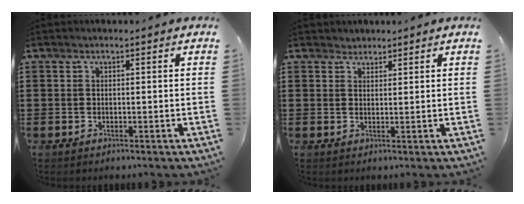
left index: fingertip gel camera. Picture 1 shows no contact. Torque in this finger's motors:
{"motor_torque": [-0.05, -0.04, 0.04, -0.01]}